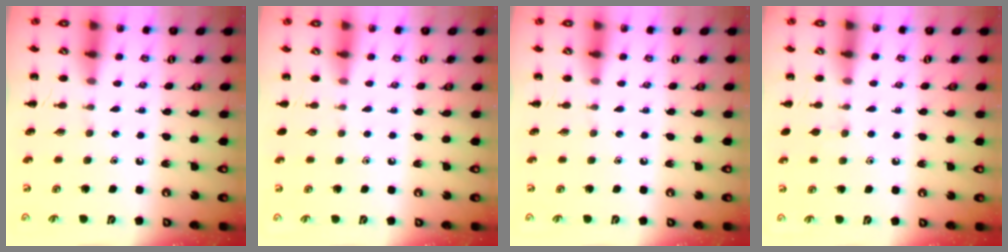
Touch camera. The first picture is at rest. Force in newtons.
{"total": 0.0}
{"total": 0.0}
{"total": 2.8, "press": 2.5, "slide": 1.3}